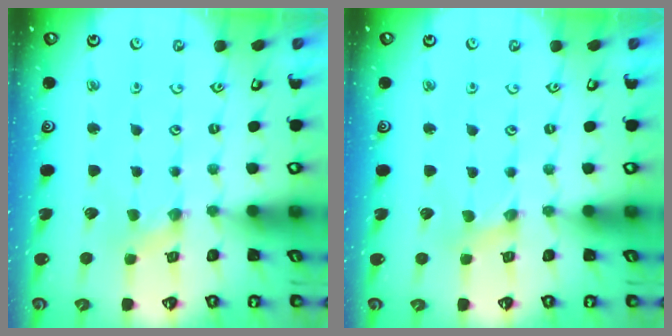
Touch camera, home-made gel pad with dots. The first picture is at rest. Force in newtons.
{"total": 0.0}